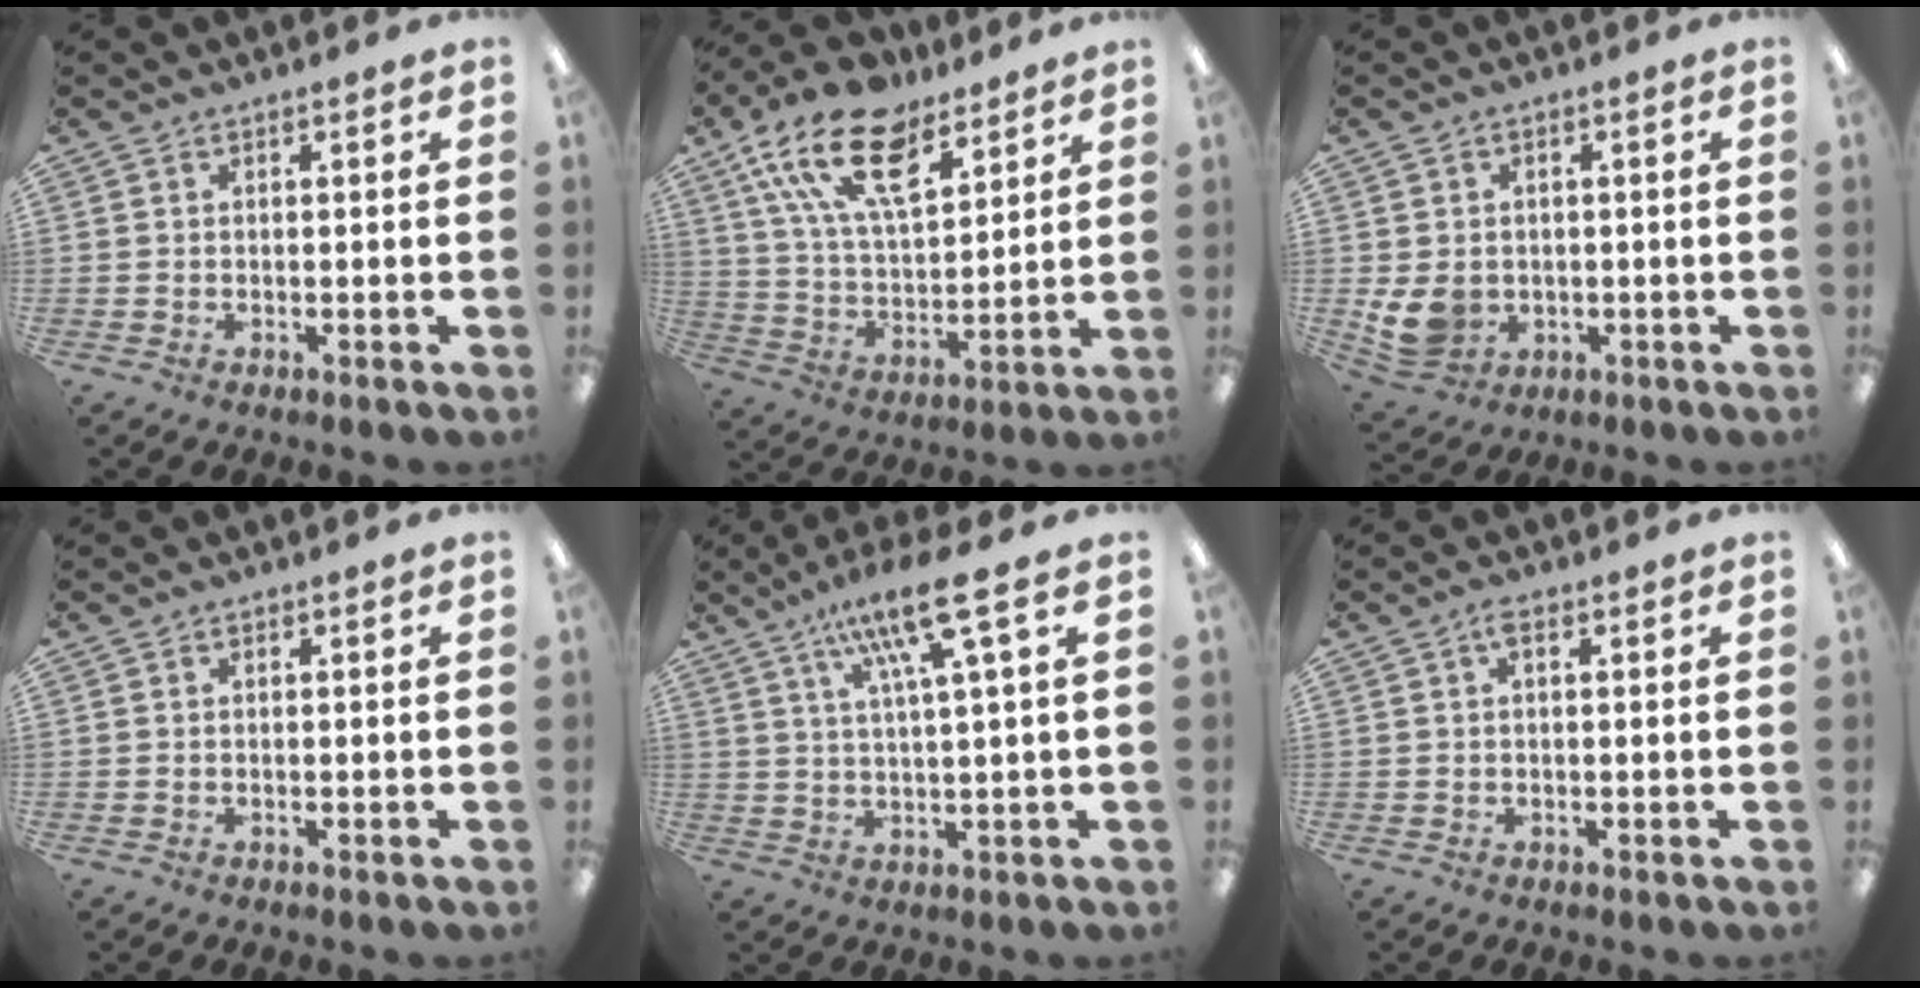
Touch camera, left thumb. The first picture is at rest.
{"total": 19.1, "force": [12.0, 9.0, 11.8], "torque": [-0.226, -0.056, 0.214]}
{"total": 6.8, "force": [-0.6, 5.9, 3.4], "torque": [-0.072, 0.002, -0.008]}
{"total": 0.0}
{"total": 12.5, "force": [6.8, 1.9, 10.3], "torque": [-0.193, -0.015, 0.111]}
{"total": 1.7, "force": [0.7, 0.9, 1.3], "torque": [-0.023, 0.001, 0.010]}